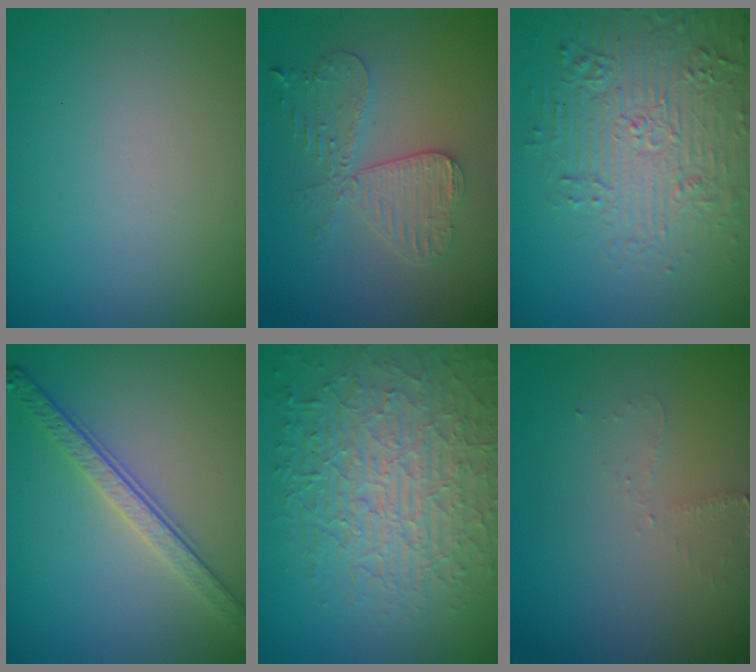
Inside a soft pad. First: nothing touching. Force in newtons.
{"total": 4.4, "press": 3.8, "slide": 2.2}
{"total": 7.0, "press": 6.9, "slide": 1.6}
{"total": 4.2, "press": 3.0, "slide": 2.9}
{"total": 8.9, "press": 6.2, "slide": 6.3}
{"total": 1.2, "press": 1.1, "slide": 0.3}